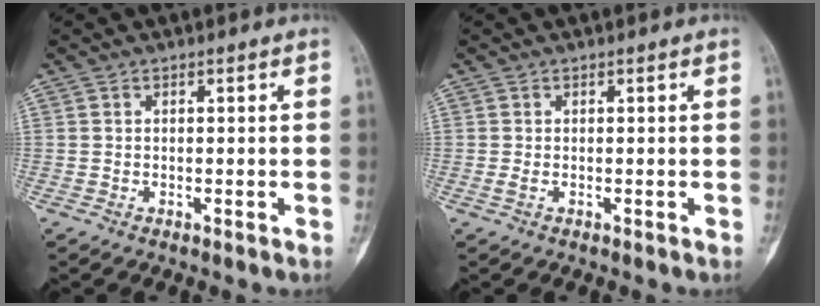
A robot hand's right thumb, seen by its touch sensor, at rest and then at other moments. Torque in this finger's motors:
{"motor_torque": [0.33, 0.33, 0.10, 0.02, 0.00]}